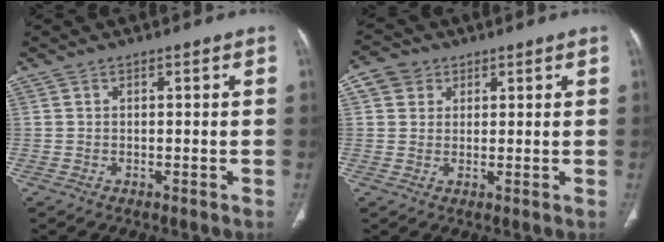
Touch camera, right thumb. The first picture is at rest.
{"total": 4.7, "force": [2.0, 4.0, 1.5], "torque": [-0.012, 0.000, 0.037]}